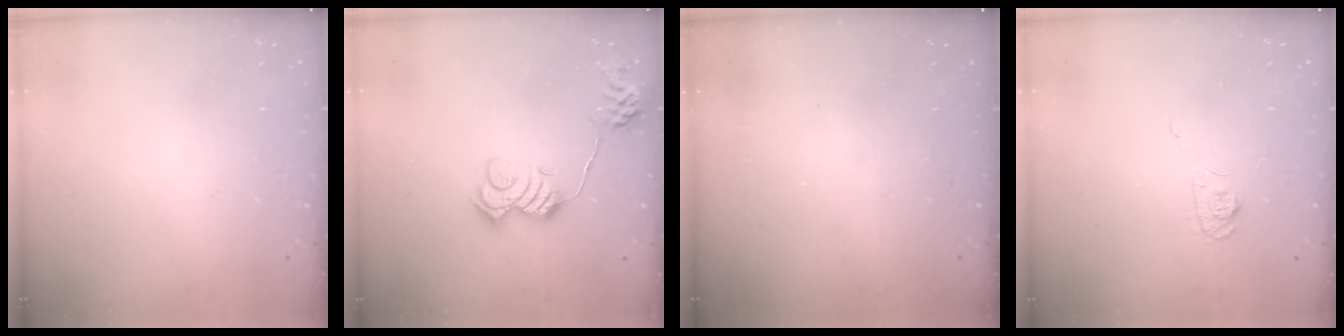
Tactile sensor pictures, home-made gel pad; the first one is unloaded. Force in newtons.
{"total": 13.7, "press": 13.7, "slide": 0.4}
{"total": 2.4, "press": 2.2, "slide": 0.8}
{"total": 5.5, "press": 5.4, "slide": 0.9}